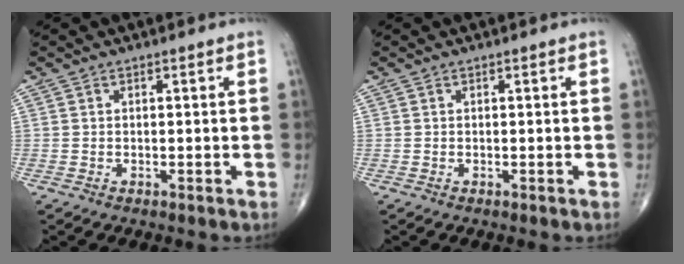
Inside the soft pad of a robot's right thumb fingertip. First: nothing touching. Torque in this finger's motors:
{"motor_torque": [0.00, 0.00, 0.10, -0.05, 0.01]}